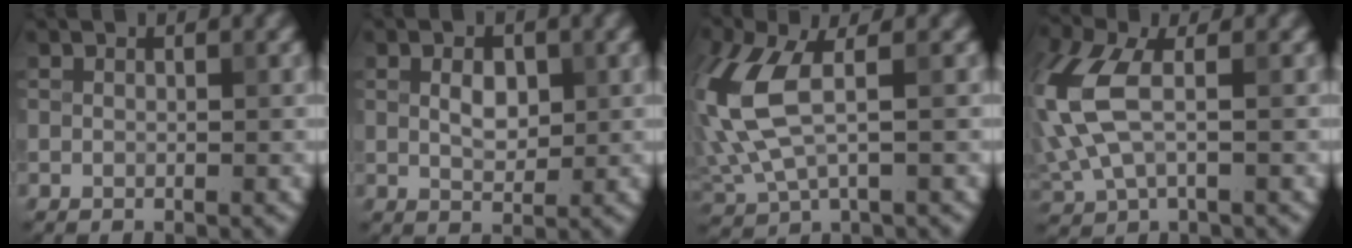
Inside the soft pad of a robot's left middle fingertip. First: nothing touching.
{"total": 2.3, "force": [0.5, 1.4, 1.7], "torque": [-0.032, 0.000, 0.011]}
{"total": 7.6, "force": [1.1, 3.6, 6.6], "torque": [-0.182, 0.001, 0.019]}
{"total": 7.2, "force": [0.6, 3.8, 6.1], "torque": [-0.168, 0.004, 0.004]}